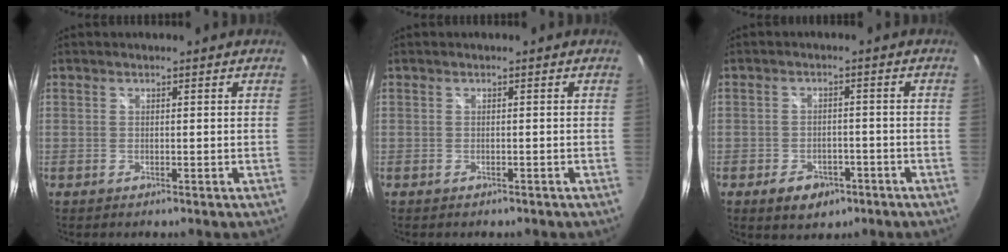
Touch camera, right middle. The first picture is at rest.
{"total": 1.0, "force": [-0.8, 0.6, 0.1], "torque": [-0.007, -0.002, -0.009]}
{"total": 6.0, "force": [-3.6, 4.0, 2.7], "torque": [-0.061, 0.002, -0.042]}